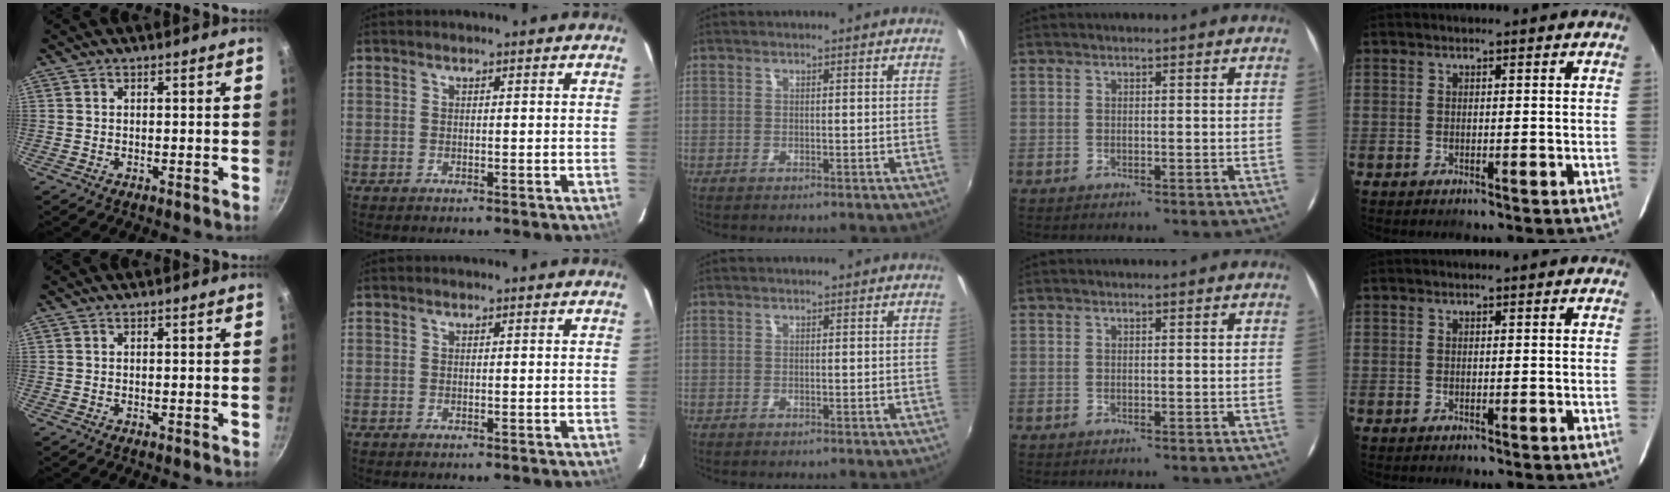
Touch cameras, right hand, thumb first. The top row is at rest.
{}